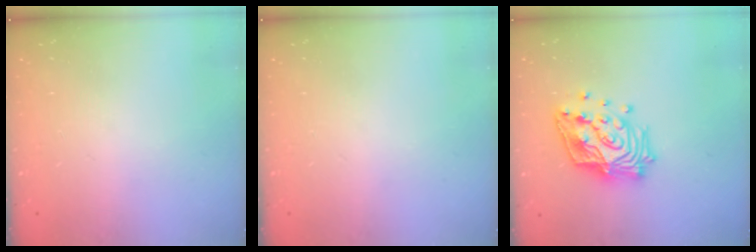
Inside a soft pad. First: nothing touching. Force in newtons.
{"total": 0.0}
{"total": 18.8, "press": 18.7, "slide": 1.6}